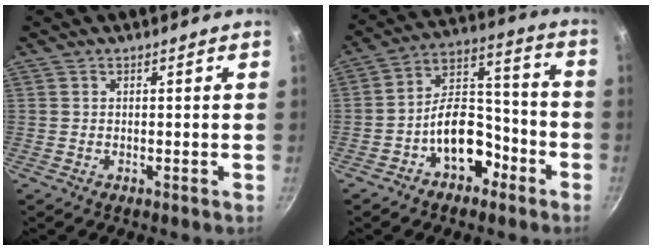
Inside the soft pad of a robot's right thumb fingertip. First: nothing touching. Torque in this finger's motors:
{"motor_torque": [1.80, 1.34, 1.19, -0.66, 0.12]}